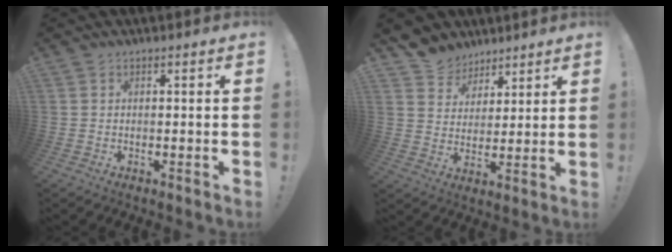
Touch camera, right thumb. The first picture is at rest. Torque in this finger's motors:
{"motor_torque": [-0.22, 0.26, 0.54, 0.55, 0.05]}